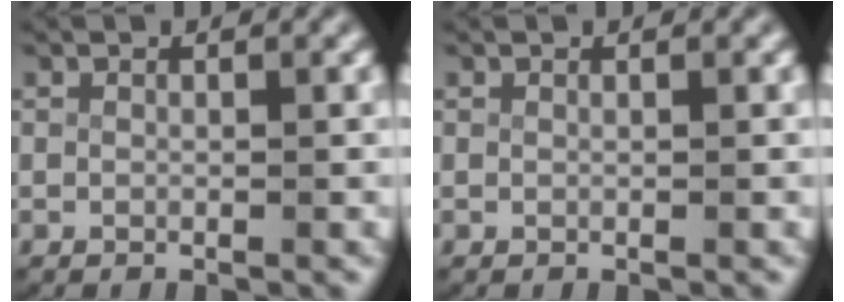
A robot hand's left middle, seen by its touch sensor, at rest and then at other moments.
{"total": 0.0}